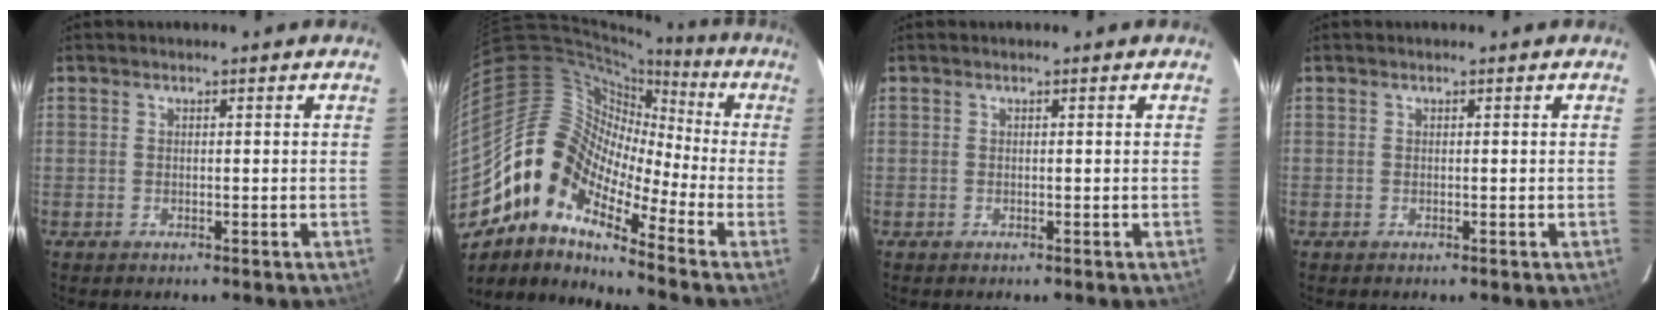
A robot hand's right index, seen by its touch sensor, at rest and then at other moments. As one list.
[{"total": 13.3, "force": [-7.6, 7.0, 8.4], "torque": [-0.135, 0.012, -0.171]}, {"total": 0.0}, {"total": 0.0}]